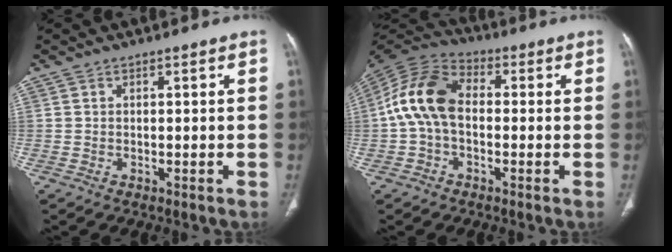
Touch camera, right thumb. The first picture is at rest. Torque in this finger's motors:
{"motor_torque": [-0.14, 0.53, 0.96, -0.64, 0.18]}